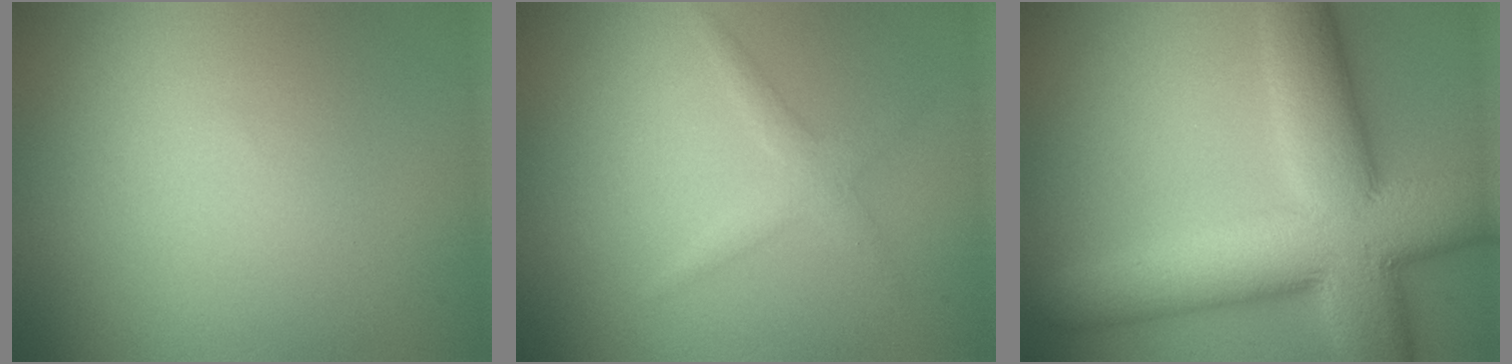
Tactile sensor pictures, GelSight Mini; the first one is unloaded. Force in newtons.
{"total": 1.9, "press": 1.9, "slide": 0.0}
{"total": 12.9, "press": 12.9, "slide": 0.3}